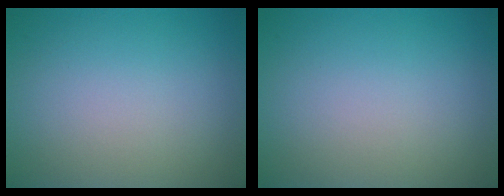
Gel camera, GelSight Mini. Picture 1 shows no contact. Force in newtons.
{"total": 0.0}